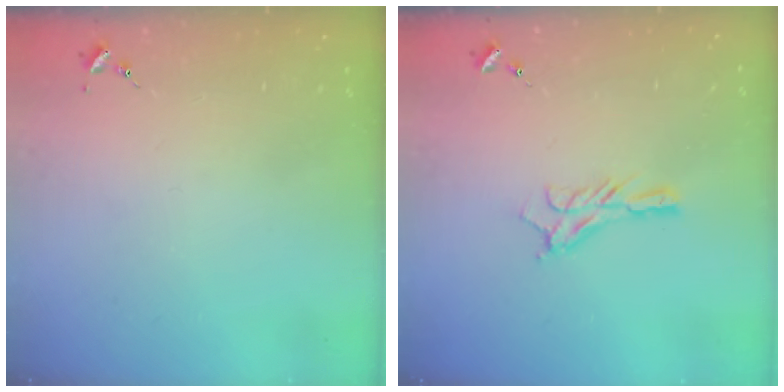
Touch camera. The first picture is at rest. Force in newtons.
{"total": 9.5, "press": 9.5, "slide": 0.4}